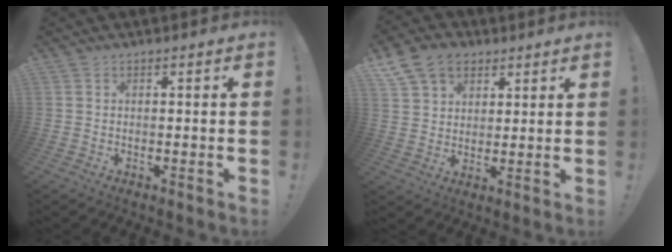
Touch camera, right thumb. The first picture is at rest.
{"total": 11.4, "force": [6.5, 8.3, 4.3], "torque": [-0.073, -0.026, 0.129]}